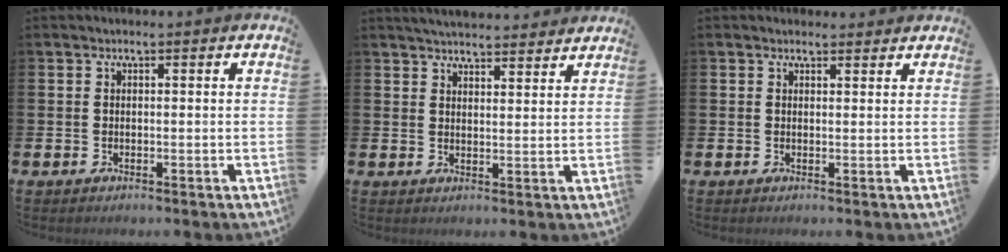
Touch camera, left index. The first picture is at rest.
{"total": 4.0, "force": [4.0, 0.3, 0.3], "torque": [-0.013, -0.021, 0.073]}
{"total": 1.2, "force": [1.1, 0.4, 0.1], "torque": [0.006, 0.000, 0.018]}